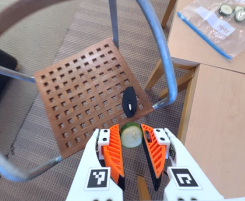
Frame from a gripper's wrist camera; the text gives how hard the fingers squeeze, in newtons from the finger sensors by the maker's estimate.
{"total": 8.0, "left": 7.7, "right": 8.3}